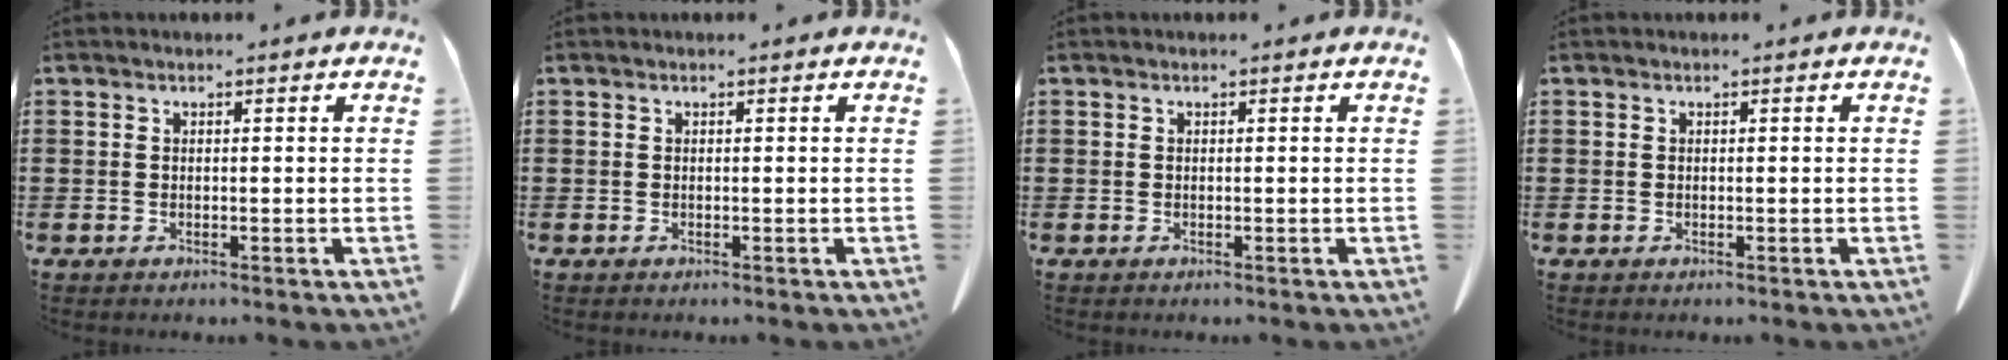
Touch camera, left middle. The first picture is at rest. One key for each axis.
{"total": 0.0}
{"total": 0.0}
{"total": 0.0}